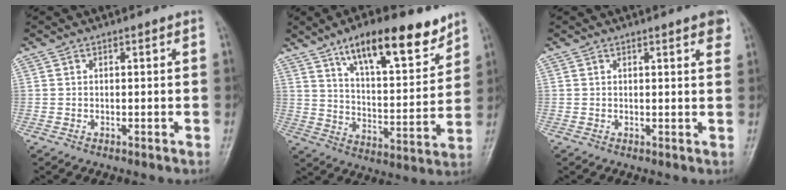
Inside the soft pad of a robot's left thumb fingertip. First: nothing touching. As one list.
[{"total": 17.3, "force": [11.3, 5.8, 11.7], "torque": [-0.147, -0.058, 0.187]}, {"total": 3.3, "force": [2.0, 0.6, 2.5], "torque": [-0.023, -0.004, 0.021]}]